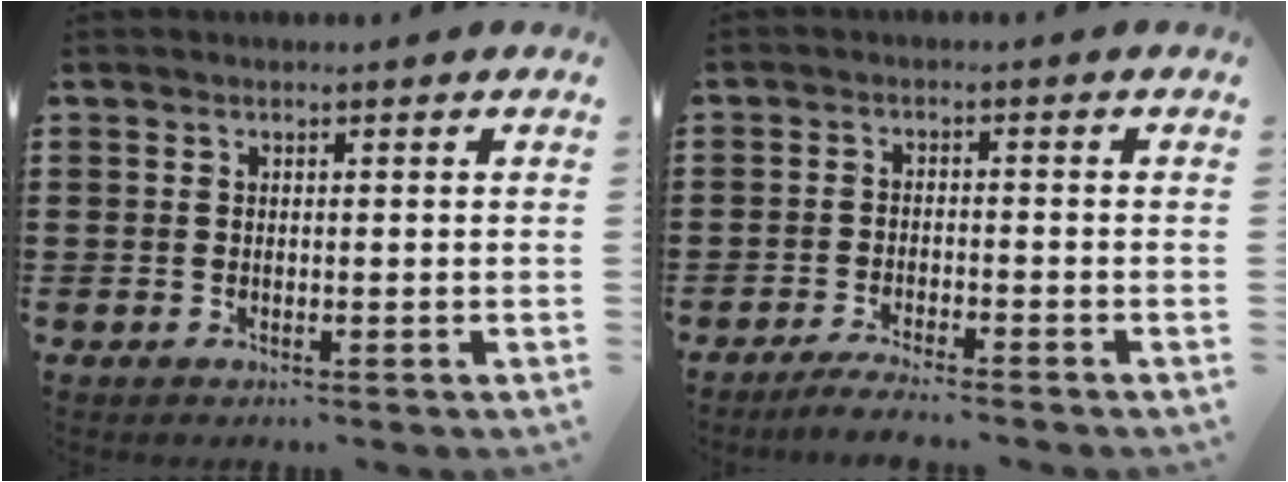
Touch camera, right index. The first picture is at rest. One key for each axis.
{"total": 2.9, "fx": -2.8, "fy": -0.4, "fz": 0.6, "tx": -0.012, "ty": -0.002, "tz": -0.055}